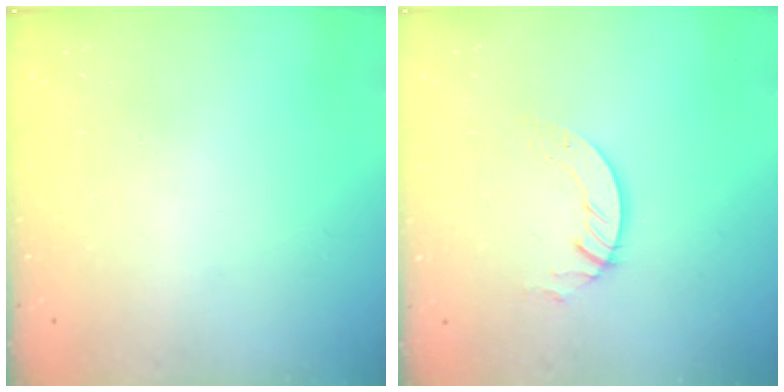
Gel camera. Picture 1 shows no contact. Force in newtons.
{"total": 3.6, "press": 3.6, "slide": 0.4}